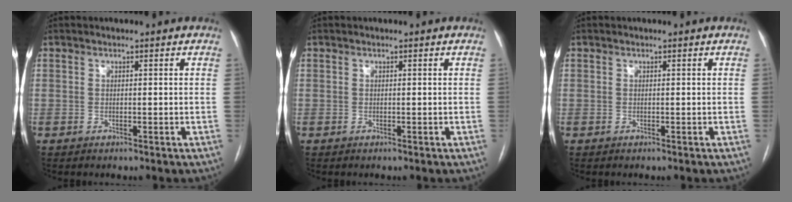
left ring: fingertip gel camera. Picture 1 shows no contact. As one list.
[{"total": 0.0}, {"total": 0.0}]